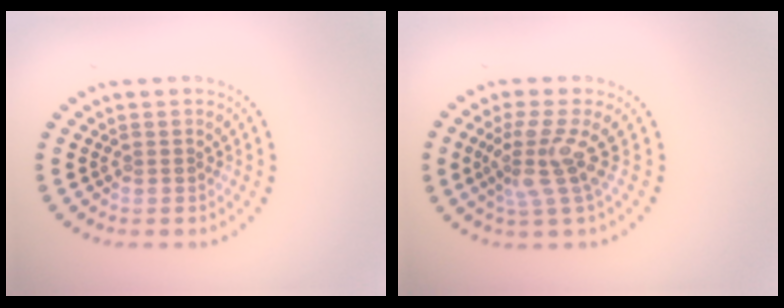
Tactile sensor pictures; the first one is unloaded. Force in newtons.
{"total": 3.6, "press": 2.5, "slide": 2.6}